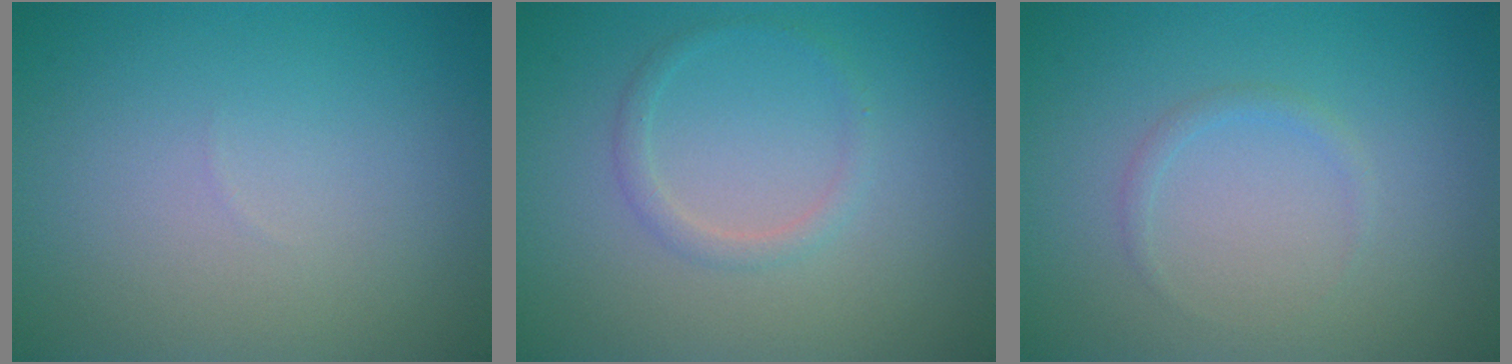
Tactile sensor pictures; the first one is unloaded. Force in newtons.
{"total": 1.3, "press": 1.3, "slide": 0.1}
{"total": 0.8, "press": 0.8, "slide": 0.0}